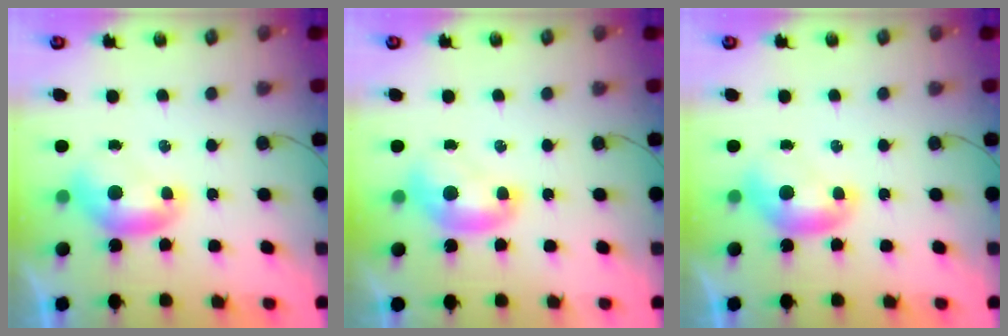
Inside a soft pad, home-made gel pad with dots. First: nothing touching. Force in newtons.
{"total": 1.1, "press": 1.1, "slide": 0.0}
{"total": 0.0}